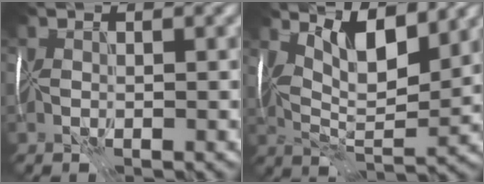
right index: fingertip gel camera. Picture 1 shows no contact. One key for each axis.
{"total": 7.3, "fx": 3.6, "fy": 2.7, "fz": 5.7, "tx": -0.105, "ty": -0.004, "tz": 0.064}